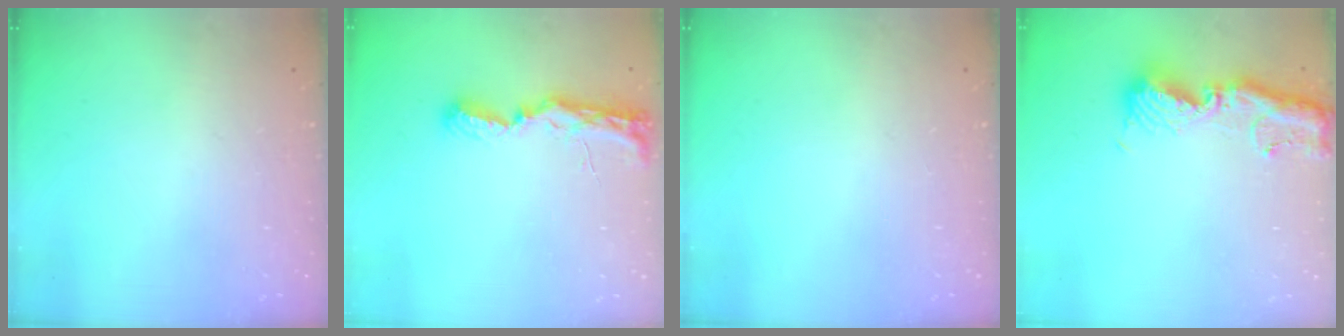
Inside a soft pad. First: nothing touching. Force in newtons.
{"total": 7.7, "press": 7.7, "slide": 0.5}
{"total": 0.0}
{"total": 14.1, "press": 14.0, "slide": 1.5}